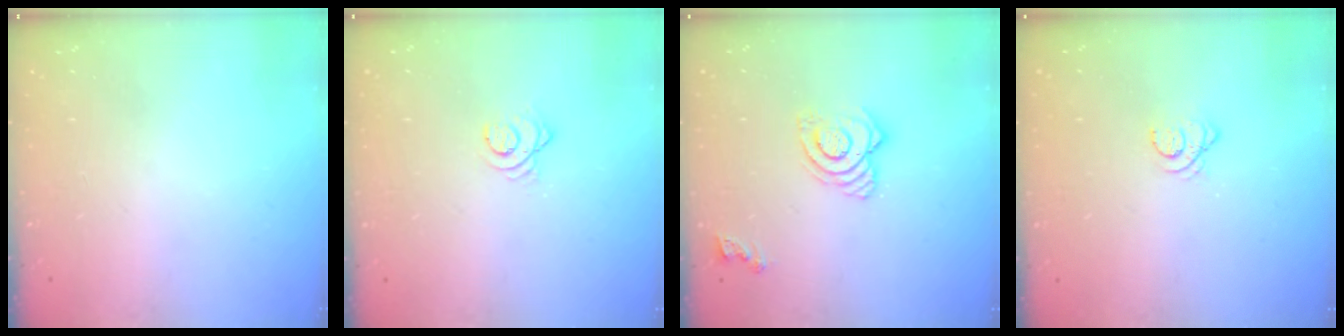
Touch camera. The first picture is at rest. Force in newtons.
{"total": 3.4, "press": 3.3, "slide": 0.4}
{"total": 10.2, "press": 10.2, "slide": 1.2}
{"total": 2.4, "press": 2.4, "slide": 0.3}